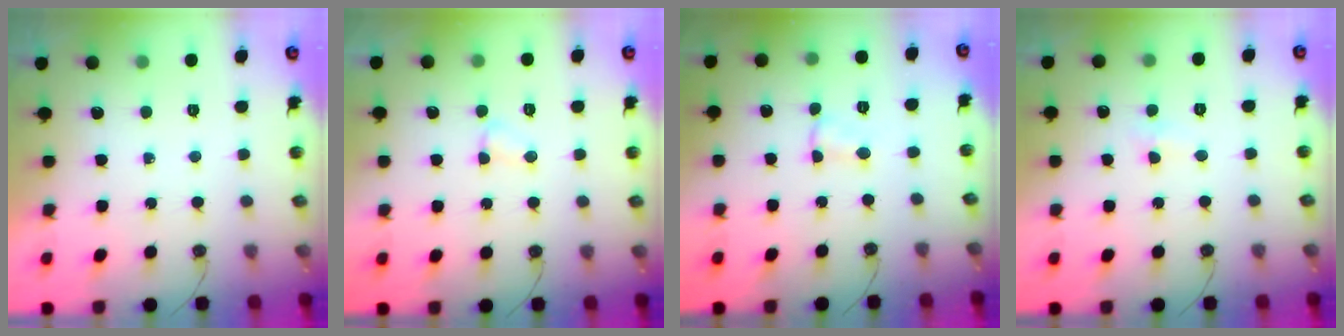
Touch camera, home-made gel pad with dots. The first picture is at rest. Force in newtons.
{"total": 2.6, "press": 2.6, "slide": 0.4}
{"total": 1.0, "press": 0.9, "slide": 0.5}
{"total": 4.1, "press": 2.4, "slide": 3.4}